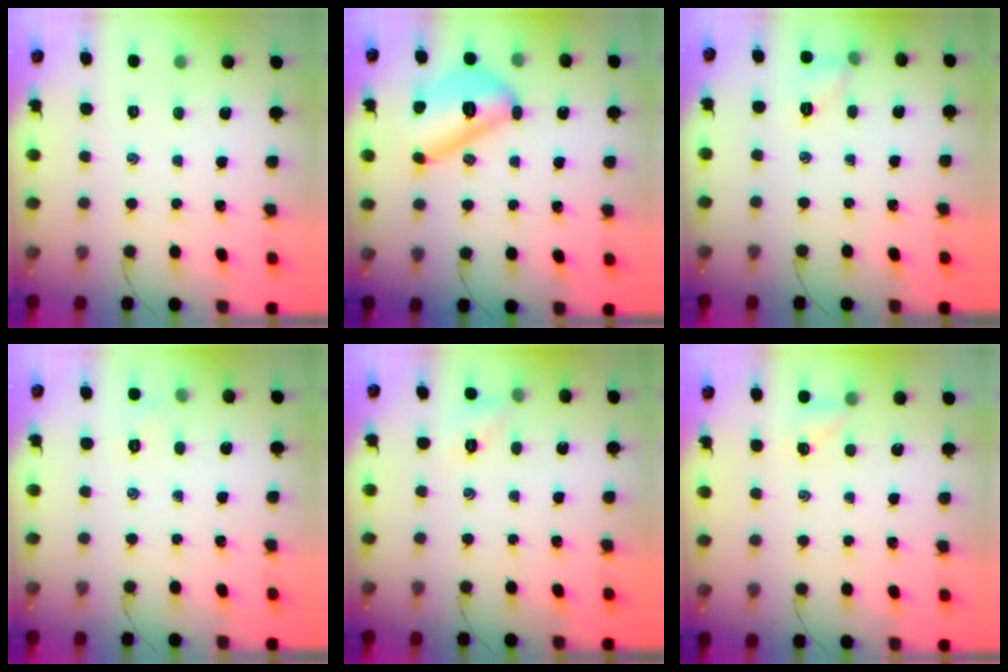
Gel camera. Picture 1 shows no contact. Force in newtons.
{"total": 14.5, "press": 14.5, "slide": 1.0}
{"total": 5.6, "press": 5.5, "slide": 1.0}
{"total": 3.8, "press": 3.6, "slide": 1.1}
{"total": 3.8, "press": 3.8, "slide": 0.2}
{"total": 2.4, "press": 2.3, "slide": 0.9}